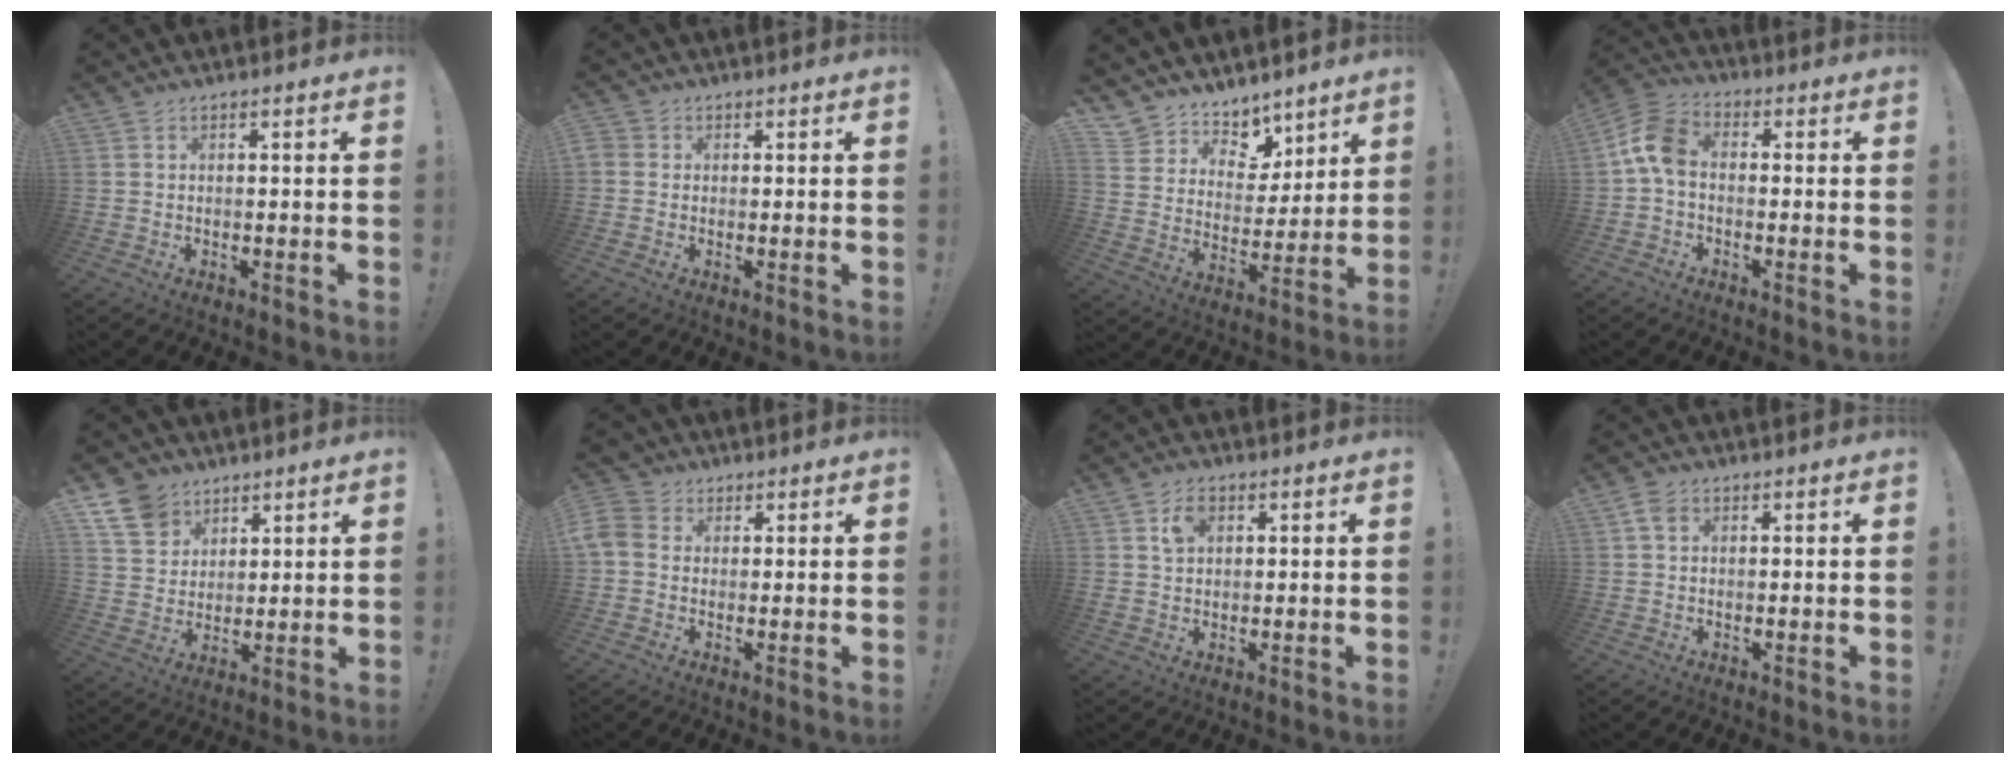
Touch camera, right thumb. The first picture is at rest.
{"total": 2.2, "force": [0.2, 2.0, 0.9], "torque": [-0.018, 0.004, 0.006]}
{"total": 8.3, "force": [6.4, 5.2, 0.3], "torque": [-0.012, -0.069, 0.127]}
{"total": 9.5, "force": [-0.1, 6.2, 7.2], "torque": [-0.146, 0.011, 0.004]}
{"total": 10.8, "force": [6.8, 7.8, 3.0], "torque": [-0.056, -0.039, 0.137]}
{"total": 6.3, "force": [0.9, 5.4, 3.1], "torque": [-0.077, 0.000, 0.018]}
{"total": 4.2, "force": [1.6, 2.9, 2.5], "torque": [-0.046, 0.004, 0.030]}
{"total": 3.1, "force": [0.9, 2.3, 1.9], "torque": [-0.034, 0.004, 0.018]}